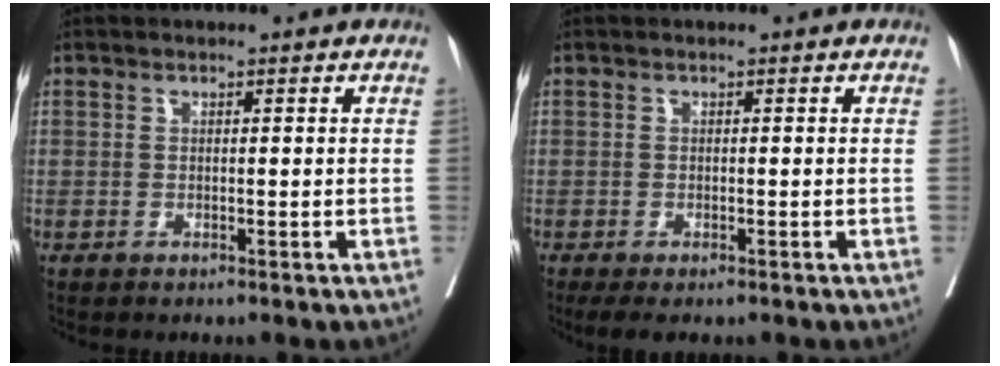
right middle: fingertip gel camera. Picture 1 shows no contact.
{"total": 3.1, "force": [-2.2, 1.3, 1.8], "torque": [-0.030, -0.007, -0.032]}